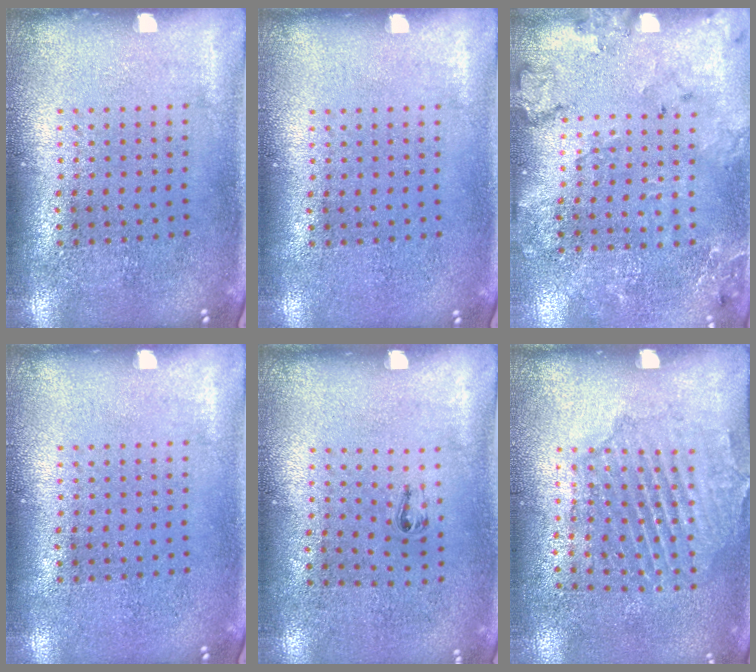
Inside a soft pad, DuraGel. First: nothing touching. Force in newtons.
{"total": 0.0}
{"total": 1.8, "press": 1.7, "slide": 0.5}
{"total": 0.0}
{"total": 0.5, "press": 0.2, "slide": 0.5}
{"total": 1.6, "press": 1.4, "slide": 0.7}